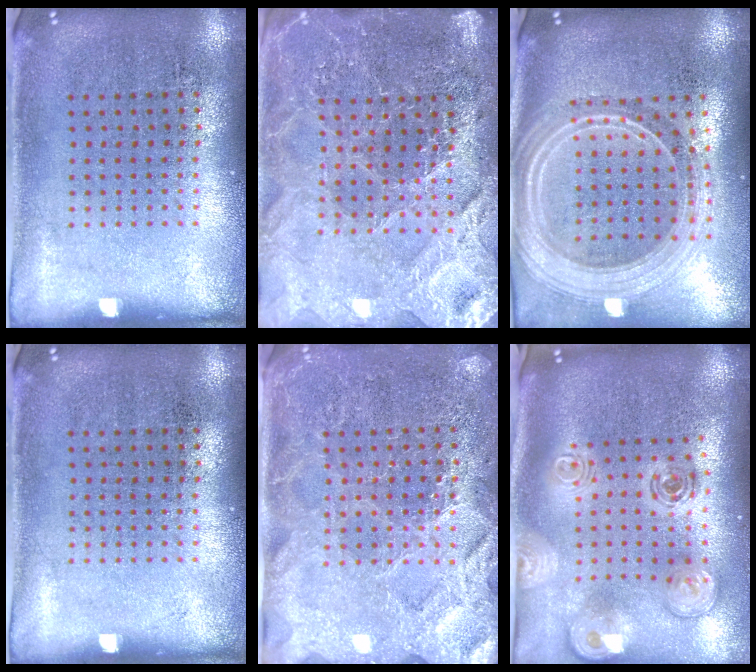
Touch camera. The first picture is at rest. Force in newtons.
{"total": 4.1, "press": 3.8, "slide": 1.3}
{"total": 2.7, "press": 2.2, "slide": 1.4}
{"total": 0.0}
{"total": 3.6, "press": 3.5, "slide": 1.2}
{"total": 2.5, "press": 1.9, "slide": 1.6}